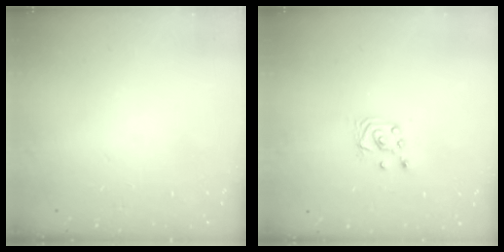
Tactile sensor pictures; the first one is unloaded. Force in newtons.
{"total": 3.4, "press": 3.4, "slide": 0.3}